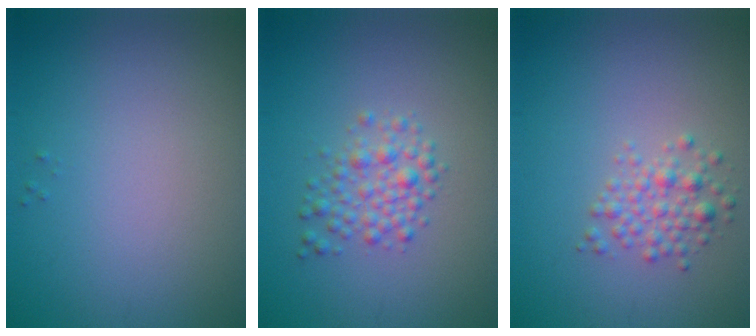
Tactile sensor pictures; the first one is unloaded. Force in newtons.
{"total": 2.6, "press": 2.6, "slide": 0.1}
{"total": 2.1, "press": 2.1, "slide": 0.2}